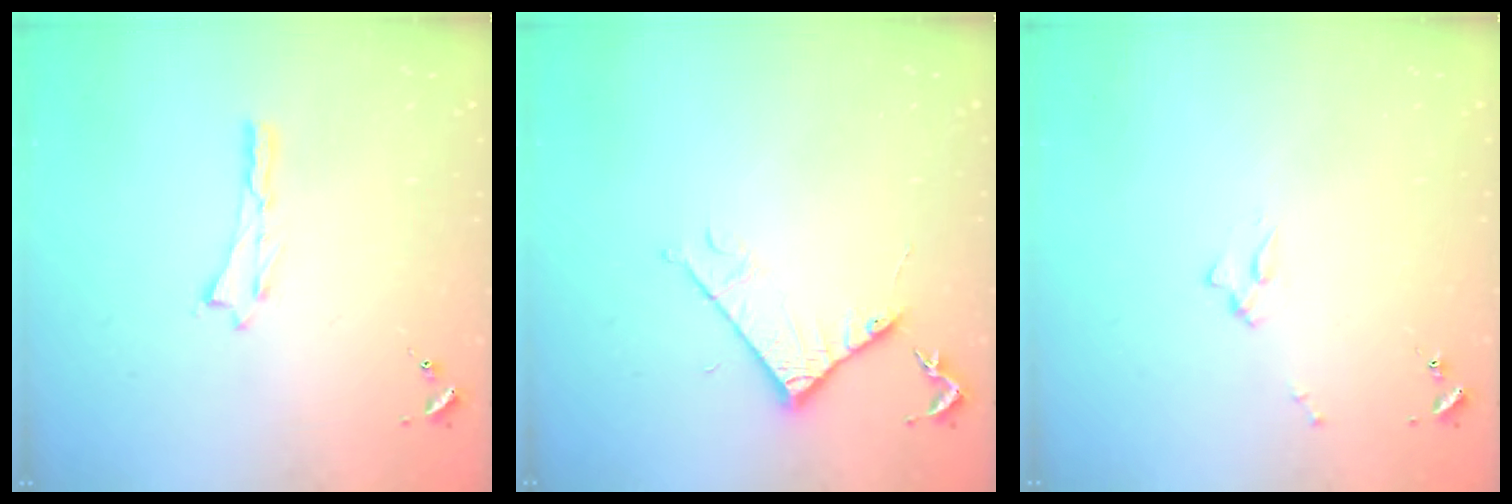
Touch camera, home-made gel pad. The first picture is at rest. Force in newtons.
{"total": 5.1, "press": 5.1, "slide": 0.6}
{"total": 1.7, "press": 1.6, "slide": 0.2}